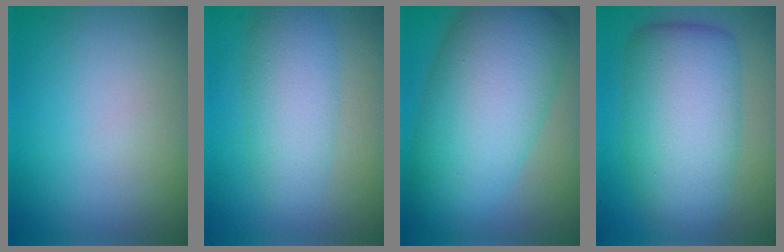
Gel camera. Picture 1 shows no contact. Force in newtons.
{"total": 4.4, "press": 4.4, "slide": 0.1}
{"total": 11.0, "press": 11.0, "slide": 0.4}
{"total": 9.2, "press": 9.2, "slide": 0.1}